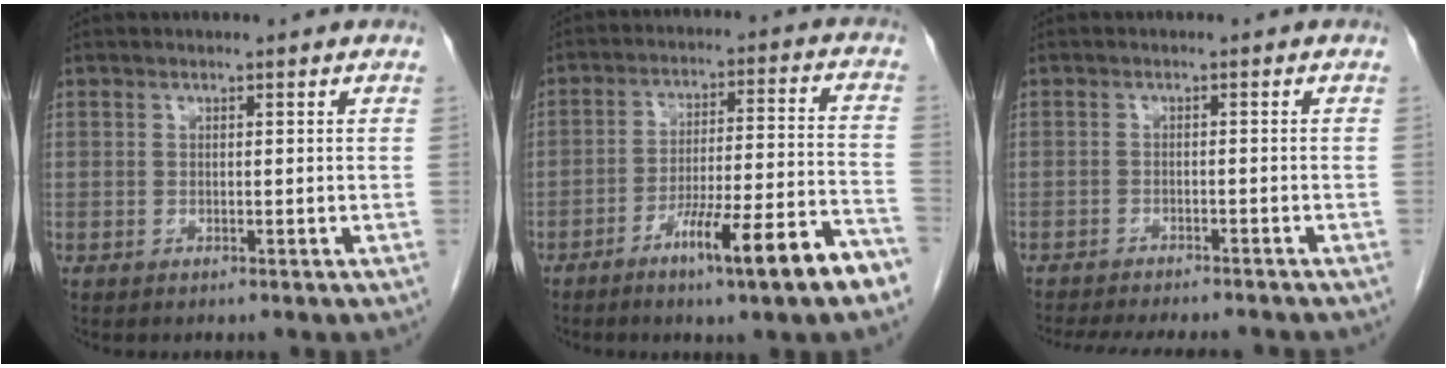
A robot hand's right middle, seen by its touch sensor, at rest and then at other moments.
{"total": 13.3, "force": [-8.1, 0.1, 10.5], "torque": [-0.163, -0.002, -0.124]}
{"total": 13.0, "force": [-11.6, 2.2, 5.2], "torque": [-0.093, -0.016, -0.152]}